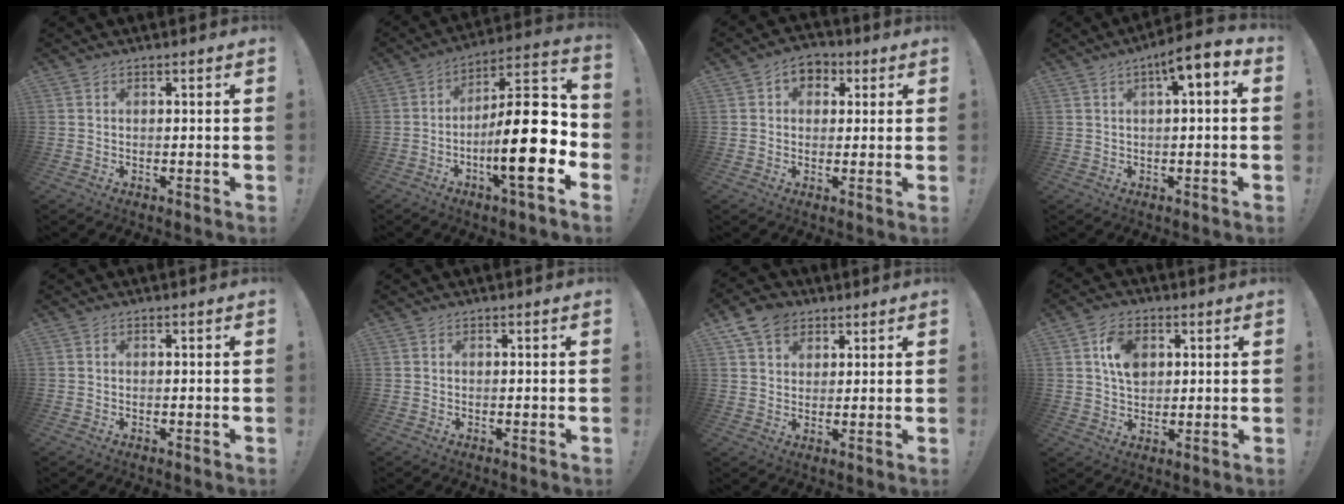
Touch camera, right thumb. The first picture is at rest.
{"total": 21.5, "force": [-4.8, 5.3, 20.2], "torque": [-0.336, 0.027, -0.077]}
{"total": 5.7, "force": [1.3, 4.6, 3.1], "torque": [-0.039, 0.002, 0.025]}
{"total": 5.8, "force": [1.6, 0.9, 5.5], "torque": [-0.084, -0.016, 0.022]}
{"total": 0.0}
{"total": 0.0}
{"total": 8.6, "force": [4.9, 6.2, 3.3], "torque": [-0.056, -0.017, 0.098]}
{"total": 9.3, "force": [2.9, 6.7, 5.8], "torque": [-0.089, 0.006, 0.056]}